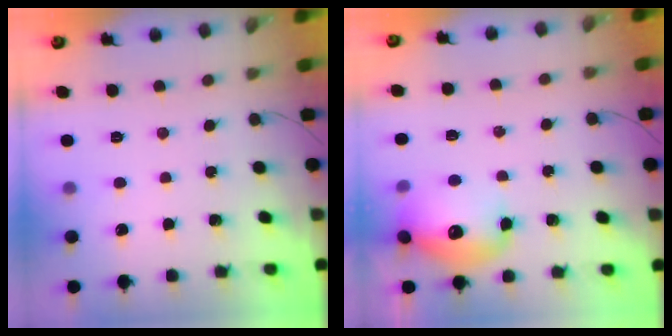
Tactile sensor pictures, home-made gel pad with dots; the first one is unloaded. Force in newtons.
{"total": 14.2, "press": 13.8, "slide": 3.2}